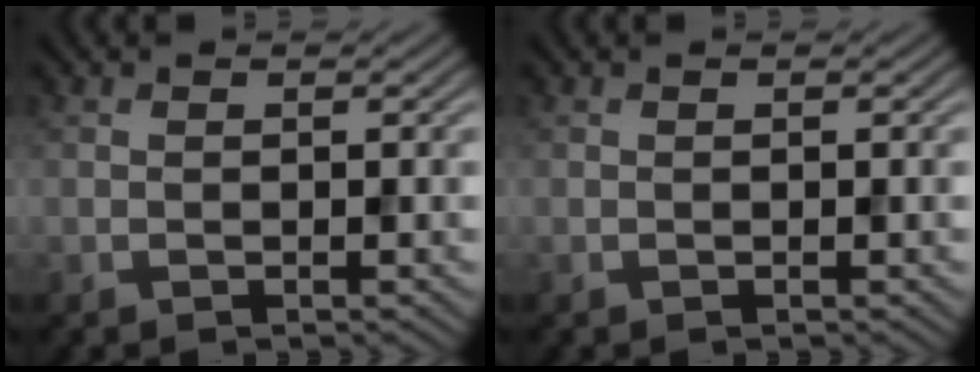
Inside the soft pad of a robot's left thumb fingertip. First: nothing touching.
{"total": 0.0}